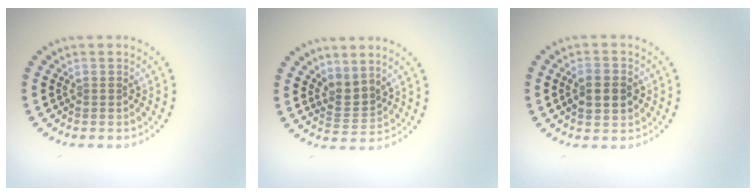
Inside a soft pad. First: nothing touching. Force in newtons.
{"total": 2.3, "press": 1.5, "slide": 1.7}
{"total": 3.2, "press": 3.2, "slide": 0.2}